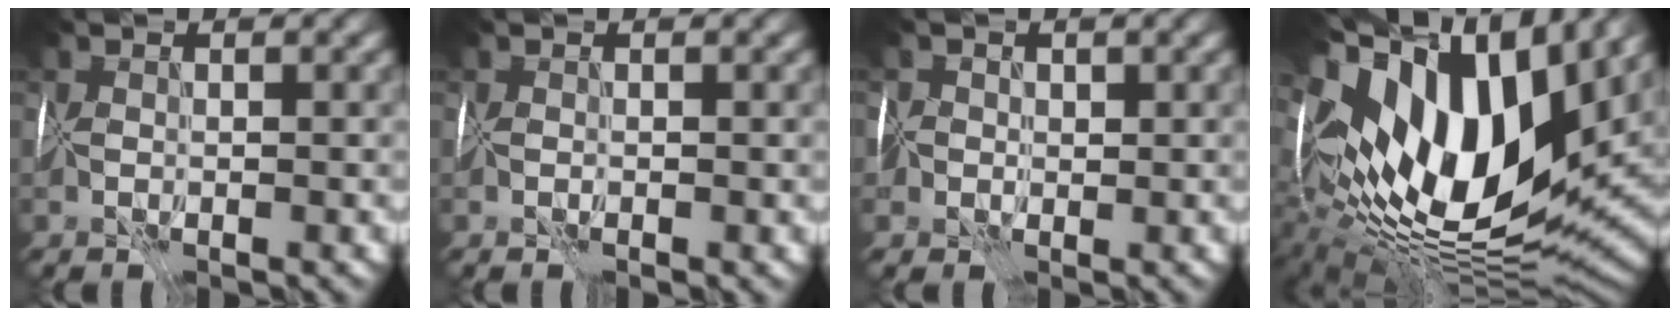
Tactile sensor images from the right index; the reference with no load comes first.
{"total": 0.0}
{"total": 3.2, "force": [0.0, 3.0, 1.0], "torque": [-0.004, 0.020, -0.021]}
{"total": 17.3, "force": [5.9, 9.0, 13.6], "torque": [-0.276, 0.023, 0.105]}